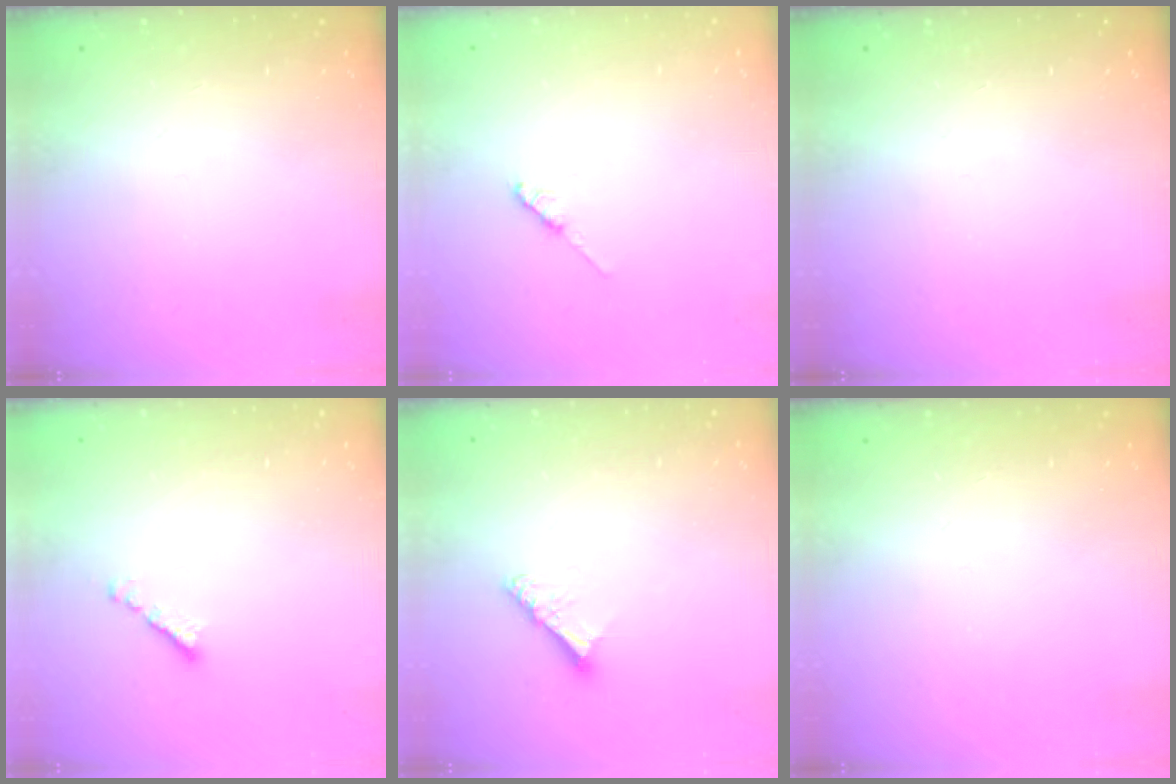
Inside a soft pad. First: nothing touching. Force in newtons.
{"total": 3.5, "press": 3.5, "slide": 0.4}
{"total": 0.0}
{"total": 2.1, "press": 2.0, "slide": 0.7}
{"total": 5.5, "press": 5.5, "slide": 0.3}
{"total": 0.0}